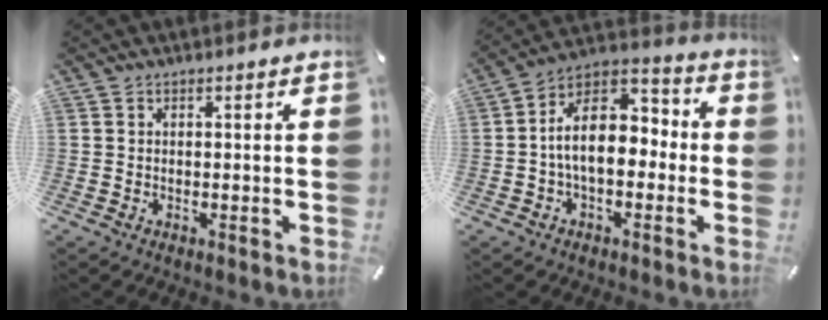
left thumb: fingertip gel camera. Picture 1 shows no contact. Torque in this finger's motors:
{"motor_torque": [0.15, 1.24, 0.81, -0.52, 0.44]}